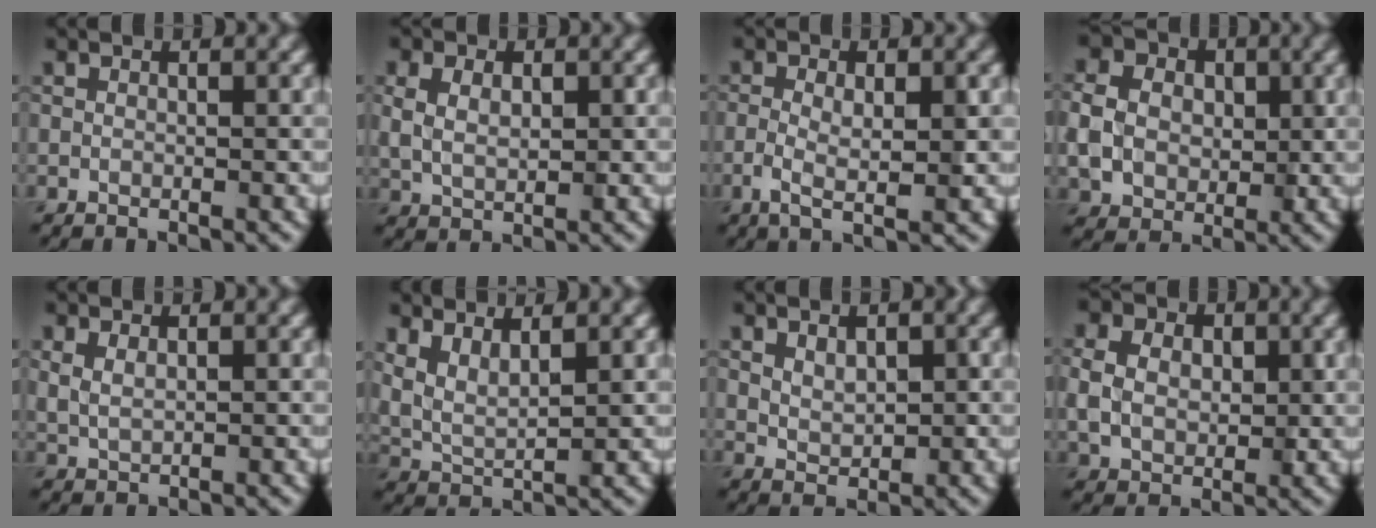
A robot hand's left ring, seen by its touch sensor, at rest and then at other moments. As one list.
[{"total": 3.6, "force": [0.8, 2.4, 2.6], "torque": [-0.044, 0.002, 0.020]}, {"total": 3.5, "force": [-0.4, 1.1, 3.3], "torque": [-0.063, -0.004, -0.009]}, {"total": 6.7, "force": [0.8, 5.5, 3.7], "torque": [-0.087, 0.013, 0.003]}, {"total": 1.6, "force": [0.7, 0.8, 1.2], "torque": [-0.030, -0.001, 0.018]}, {"total": 3.4, "force": [2.0, 1.1, 2.5], "torque": [-0.058, -0.005, 0.043]}, {"total": 2.2, "force": [0.8, 1.3, 1.6], "torque": [-0.026, -0.002, 0.019]}, {"total": 5.6, "force": [1.1, 4.4, 3.3], "torque": [-0.072, 0.007, 0.008]}]